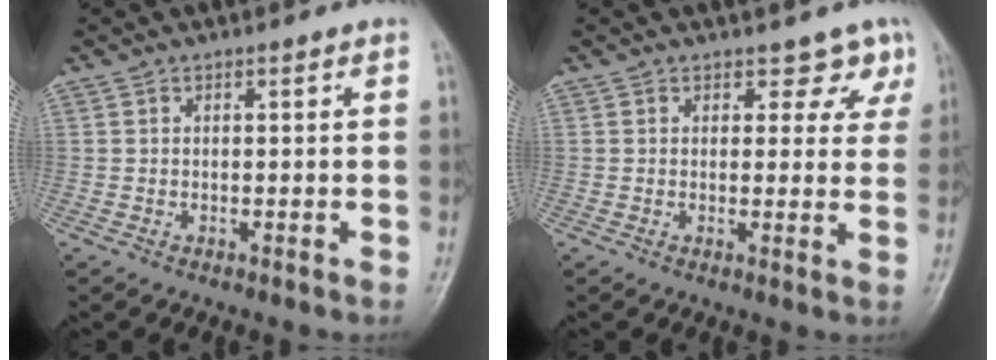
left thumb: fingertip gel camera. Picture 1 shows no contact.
{"total": 4.4, "force": [3.2, 2.8, 1.0], "torque": [0.025, -0.020, 0.027]}